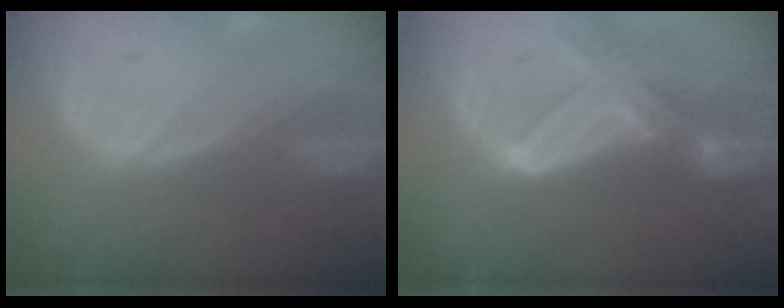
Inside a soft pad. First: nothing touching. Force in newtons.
{"total": 7.1, "press": 6.6, "slide": 2.8}